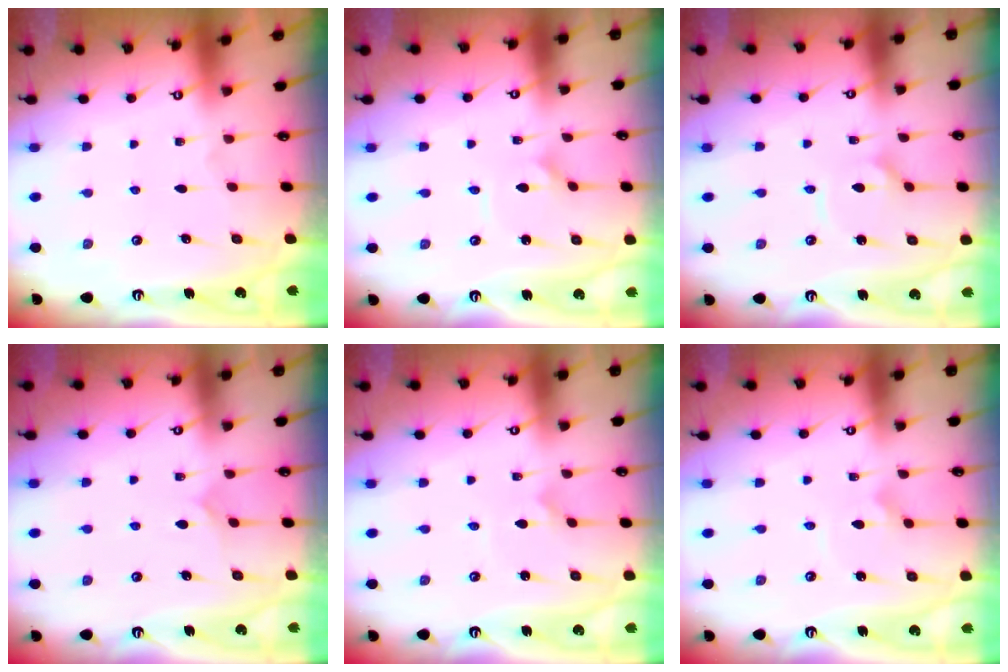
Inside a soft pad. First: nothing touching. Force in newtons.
{"total": 1.6, "press": 1.6, "slide": 0.1}
{"total": 2.7, "press": 2.6, "slide": 0.7}
{"total": 5.2, "press": 5.1, "slide": 0.5}
{"total": 1.6, "press": 1.6, "slide": 0.1}
{"total": 2.0, "press": 2.0, "slide": 0.1}